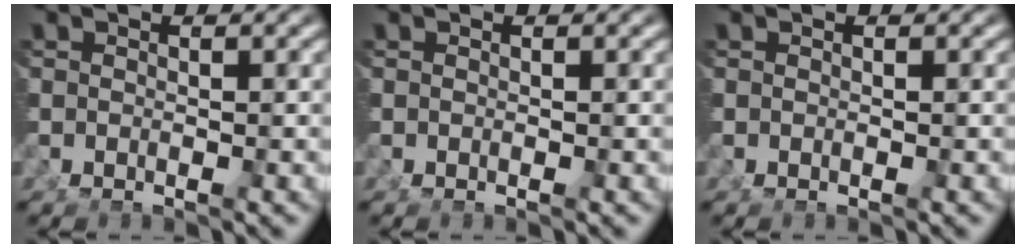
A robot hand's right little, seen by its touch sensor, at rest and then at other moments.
{"total": 0.0}
{"total": 0.0}